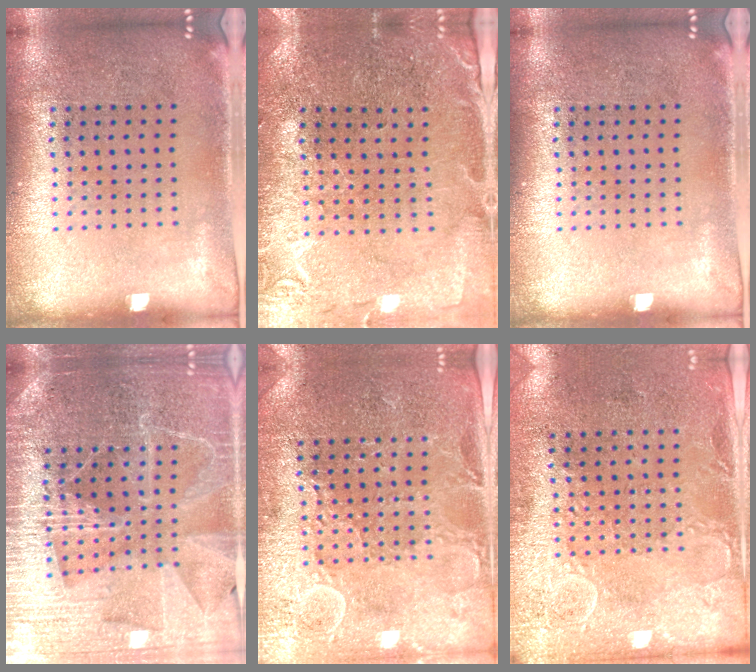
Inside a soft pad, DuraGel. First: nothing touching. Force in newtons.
{"total": 0.5, "press": 0.5, "slide": 0.2}
{"total": 0.0}
{"total": 4.4, "press": 4.2, "slide": 1.6}
{"total": 3.3, "press": 3.2, "slide": 0.6}
{"total": 2.9, "press": 2.4, "slide": 1.6}